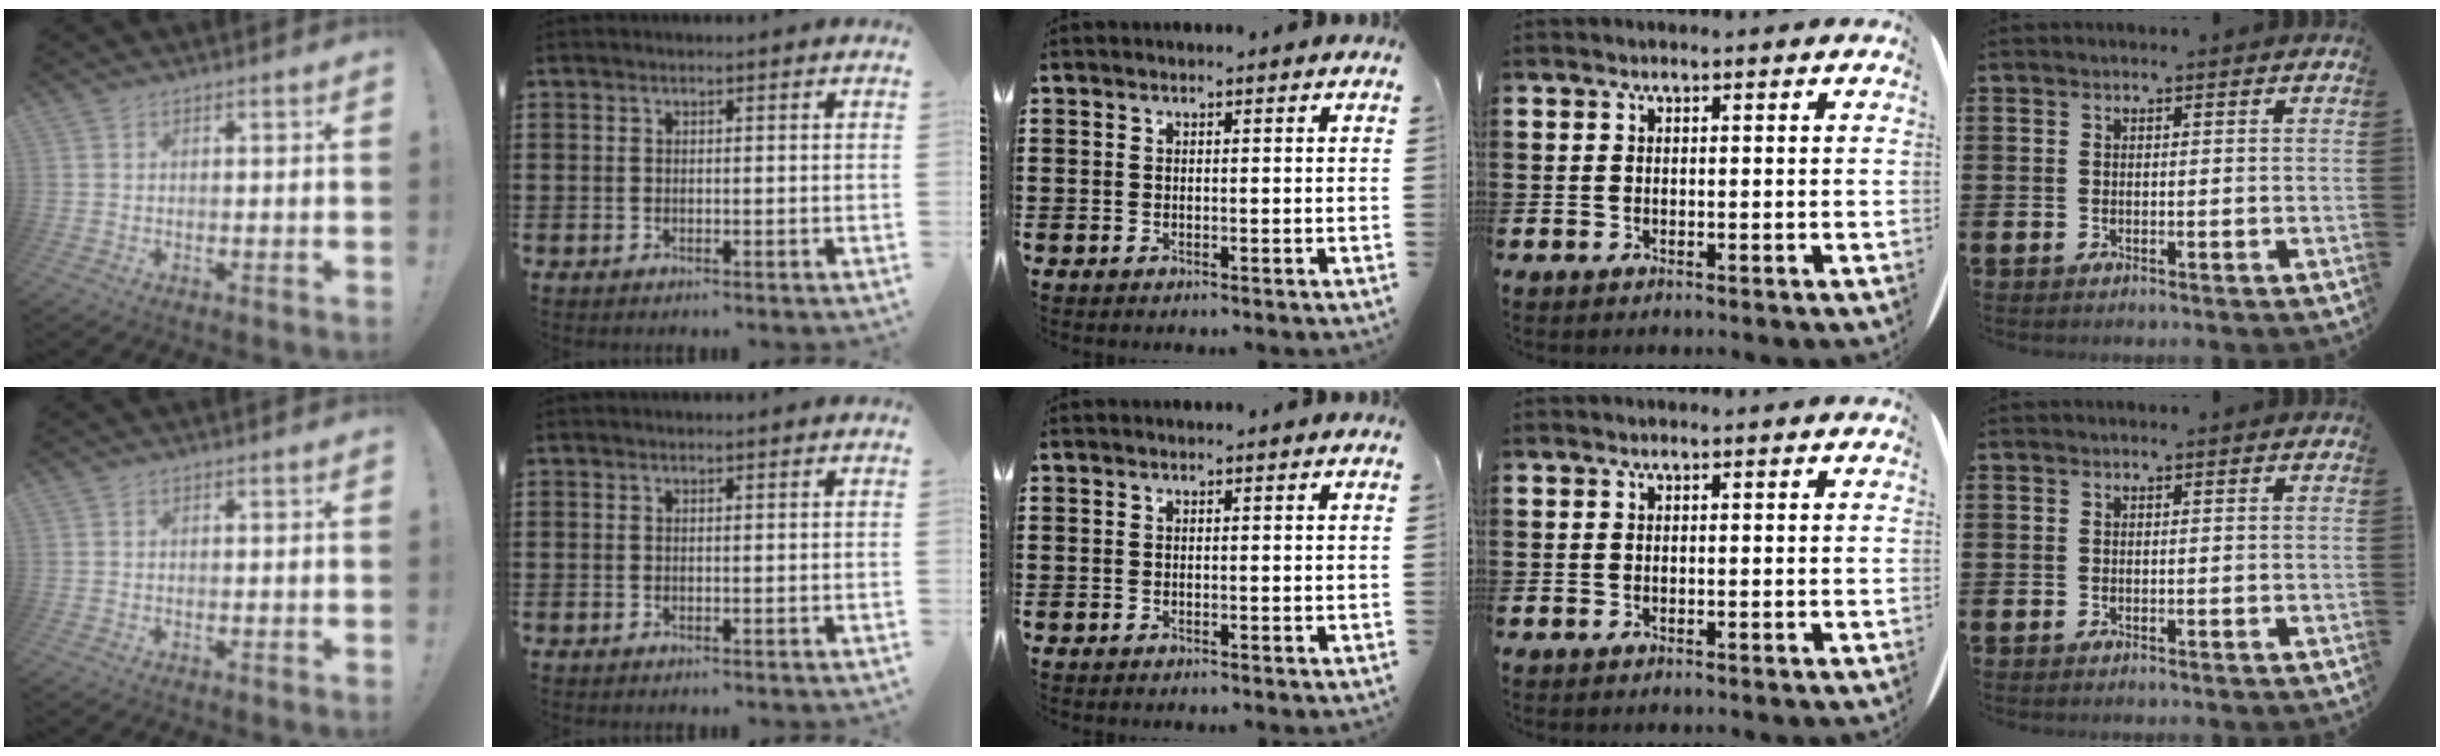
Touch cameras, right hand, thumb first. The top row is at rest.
{}